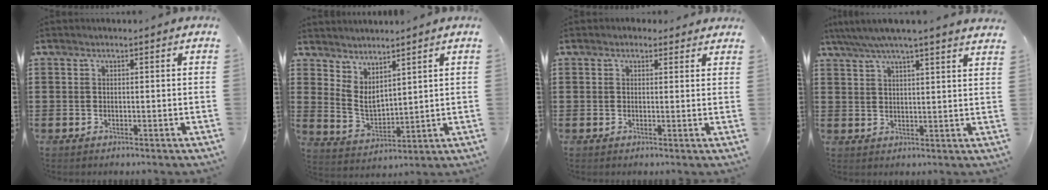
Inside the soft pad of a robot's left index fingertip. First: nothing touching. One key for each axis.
{"total": 4.1, "fx": 3.3, "fy": 1.6, "fz": 1.7, "tx": -0.048, "ty": -0.014, "tz": 0.061}
{"total": 1.6, "fx": 1.3, "fy": 0.9, "fz": 0.3, "tx": -0.002, "ty": 0.004, "tz": 0.023}
{"total": 4.9, "fx": 4.3, "fy": -0.3, "fz": 2.3, "tx": -0.058, "ty": -0.014, "tz": 0.074}